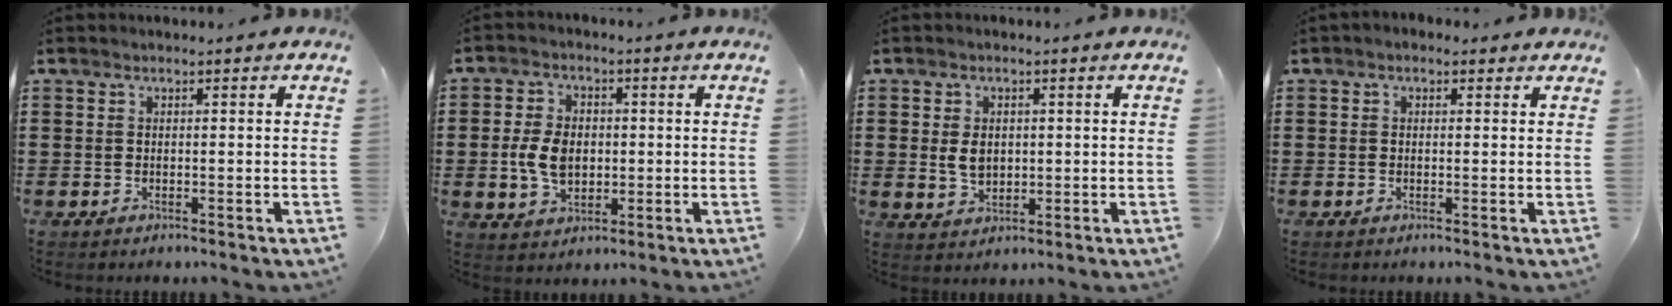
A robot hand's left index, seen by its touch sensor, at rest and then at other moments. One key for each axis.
{"total": 6.6, "fx": -0.3, "fy": 4.6, "fz": 4.7, "tx": -0.108, "ty": 0.004, "tz": -0.013}
{"total": 3.7, "fx": 0.3, "fy": 2.6, "fz": 2.6, "tx": -0.048, "ty": 0.006, "tz": 0.003}
{"total": 1.1, "fx": 0.1, "fy": 1.0, "fz": 0.5, "tx": -0.011, "ty": 0.007, "tz": 0.001}